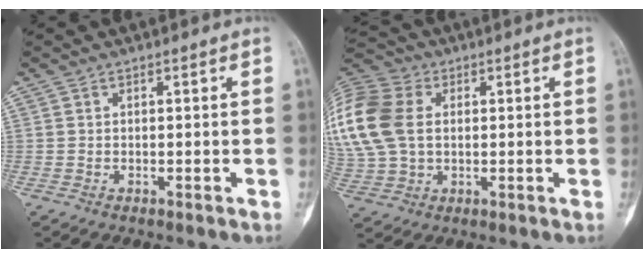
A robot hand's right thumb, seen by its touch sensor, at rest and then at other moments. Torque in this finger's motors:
{"motor_torque": [-0.53, 1.42, 1.92, 0.49, 0.58]}